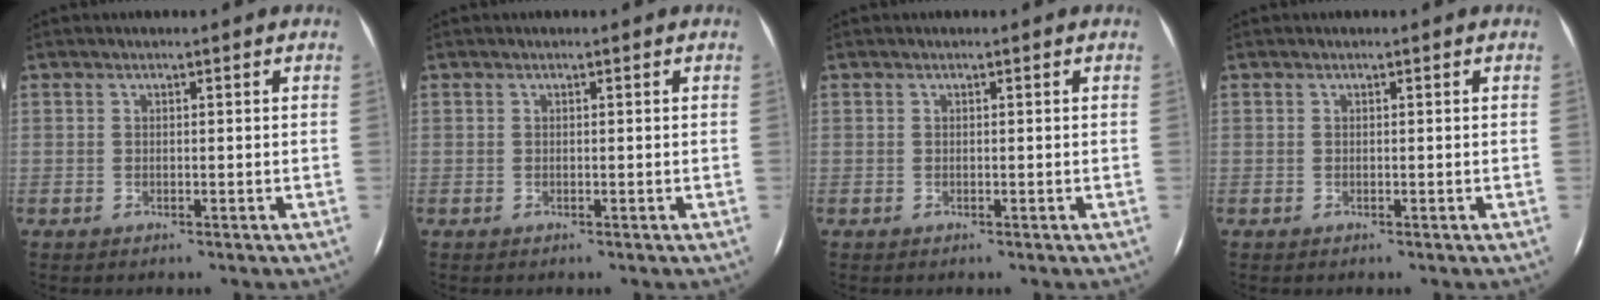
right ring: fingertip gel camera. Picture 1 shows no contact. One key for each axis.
{"total": 0.0}
{"total": 0.0}
{"total": 0.0}